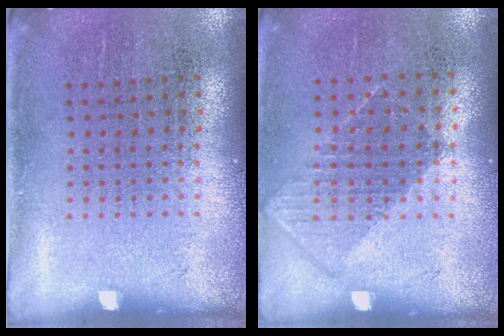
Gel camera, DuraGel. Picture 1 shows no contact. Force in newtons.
{"total": 0.8, "press": 0.7, "slide": 0.4}